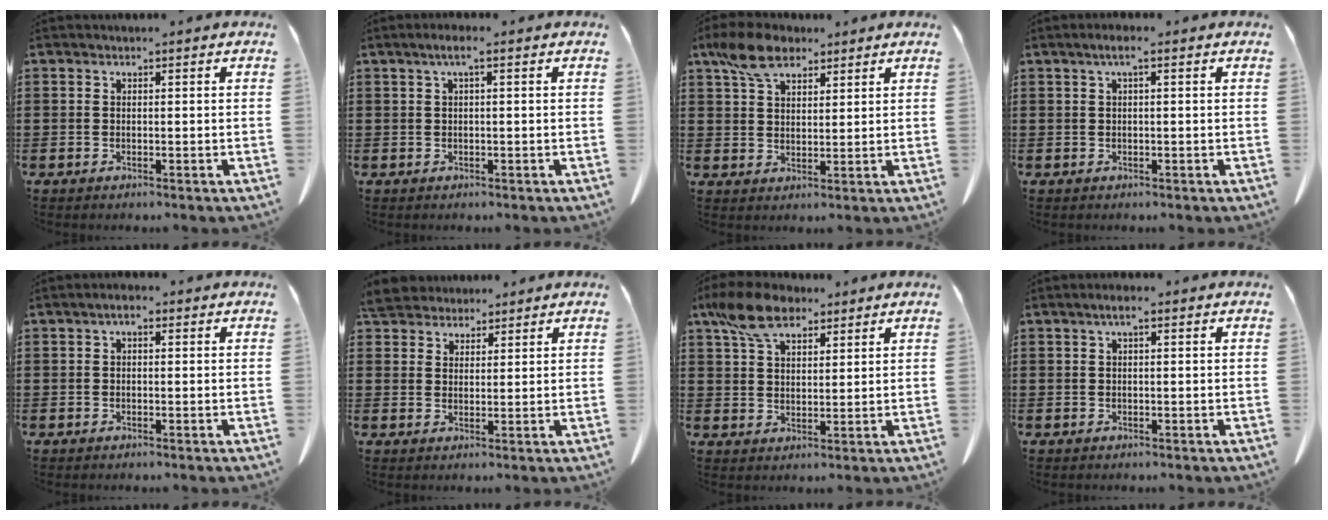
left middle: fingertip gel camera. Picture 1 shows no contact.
{"total": 2.1, "force": [0.4, 0.1, 2.1], "torque": [-0.039, -0.001, 0.008]}
{"total": 7.3, "force": [5.0, 3.5, 3.9], "torque": [-0.094, 0.004, 0.095]}
{"total": 2.0, "force": [0.4, 0.2, 1.9], "torque": [-0.036, 0.000, 0.007]}
{"total": 1.5, "force": [0.0, 0.7, 1.3], "torque": [-0.028, 0.003, -0.001]}
{"total": 4.4, "force": [4.1, 1.4, 0.5], "torque": [-0.025, -0.006, 0.079]}
{"total": 8.8, "force": [6.0, 4.1, 4.9], "torque": [-0.115, -0.001, 0.115]}
{"total": 1.7, "force": [0.4, 0.4, 1.6], "torque": [-0.032, 0.002, 0.007]}